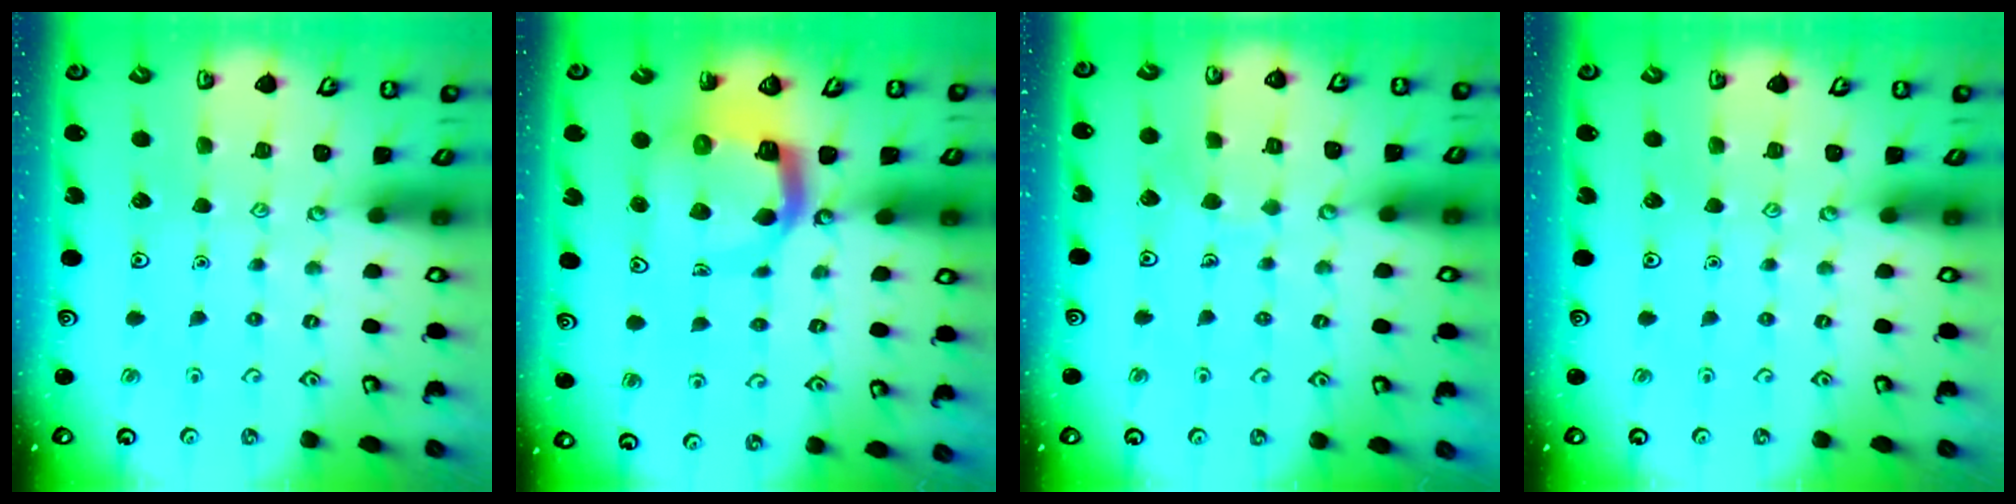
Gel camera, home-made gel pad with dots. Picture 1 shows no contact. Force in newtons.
{"total": 9.5, "press": 9.4, "slide": 1.2}
{"total": 4.9, "press": 4.9, "slide": 0.2}
{"total": 0.0}